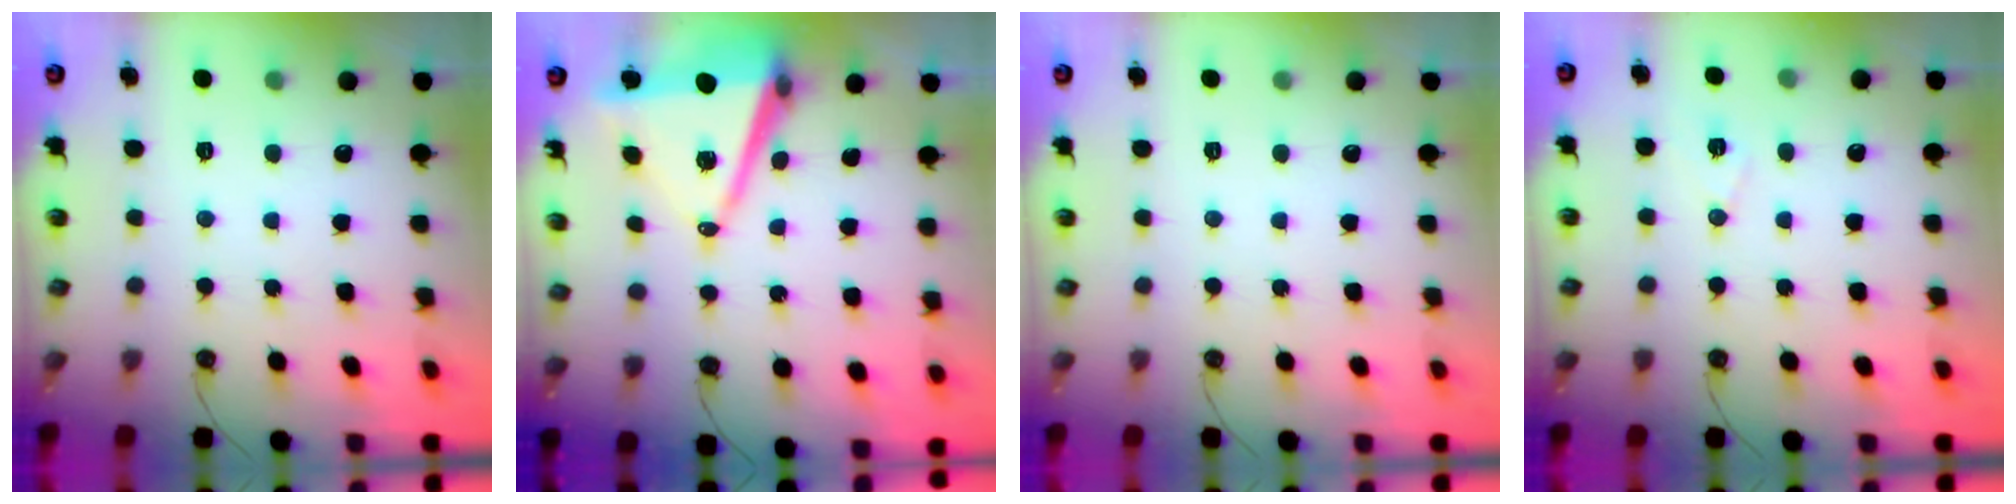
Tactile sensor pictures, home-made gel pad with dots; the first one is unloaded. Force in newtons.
{"total": 11.8, "press": 11.0, "slide": 4.4}
{"total": 0.0}
{"total": 7.0, "press": 5.4, "slide": 4.5}